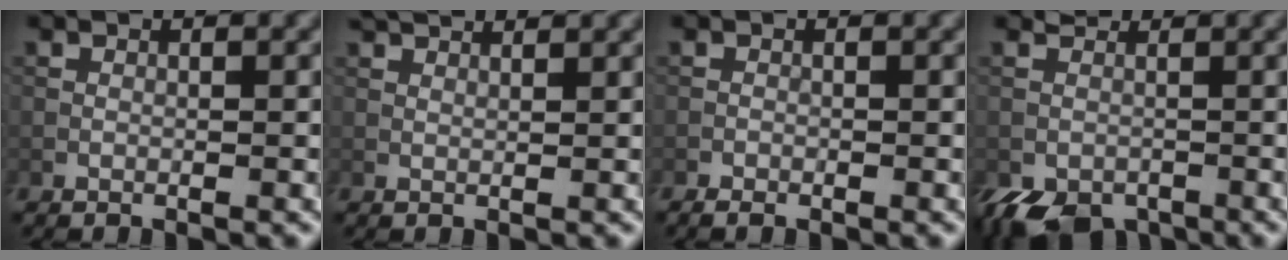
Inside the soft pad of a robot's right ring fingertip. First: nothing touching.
{"total": 3.5, "force": [2.9, 0.8, 1.7], "torque": [-0.024, 0.009, 0.027]}
{"total": 0.7, "force": [-0.5, 0.4, 0.2], "torque": [-0.002, -0.003, -0.010]}
{"total": 4.8, "force": [-2.2, 3.5, 2.3], "torque": [-0.043, -0.016, -0.036]}